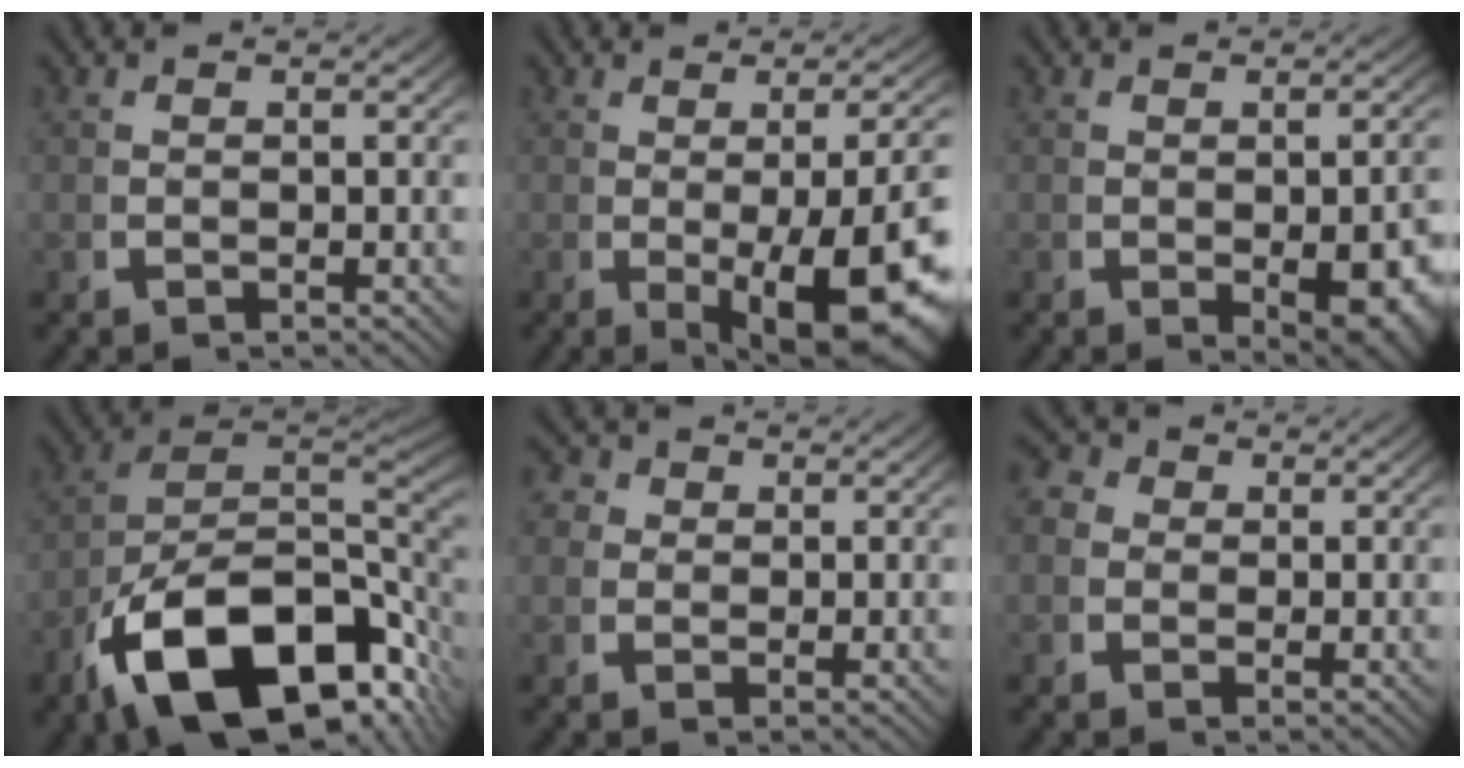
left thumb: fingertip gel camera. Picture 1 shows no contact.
{"total": 10.1, "force": [-2.4, 4.6, 8.6], "torque": [-0.130, -0.034, -0.010]}
{"total": 5.0, "force": [-1.0, 2.3, 4.3], "torque": [-0.058, -0.019, 0.000]}
{"total": 18.8, "force": [-4.0, 12.0, 14.0], "torque": [-0.255, -0.054, -0.042]}
{"total": 3.1, "force": [1.0, 2.7, 1.2], "torque": [-0.026, -0.003, 0.010]}
{"total": 3.8, "force": [0.8, 3.3, 1.7], "torque": [-0.033, 0.000, 0.000]}